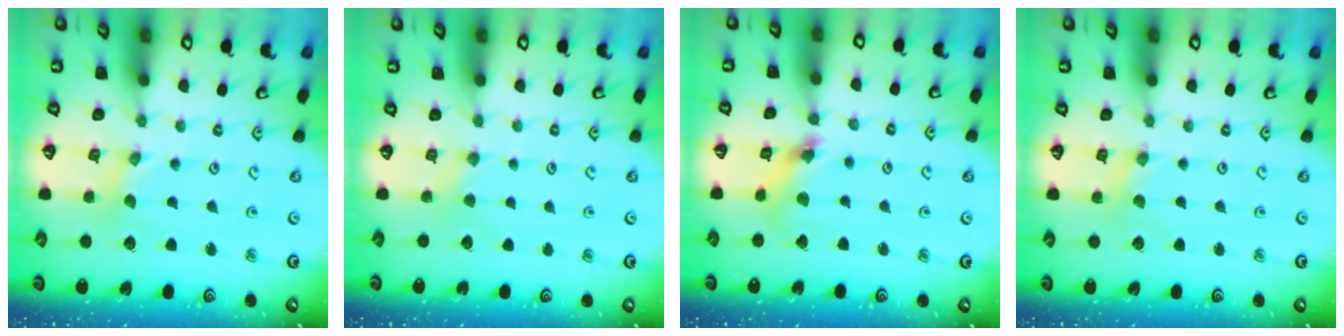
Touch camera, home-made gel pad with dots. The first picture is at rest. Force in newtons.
{"total": 1.2, "press": 1.1, "slide": 0.3}
{"total": 7.7, "press": 7.6, "slide": 0.7}
{"total": 1.0, "press": 1.0, "slide": 0.1}